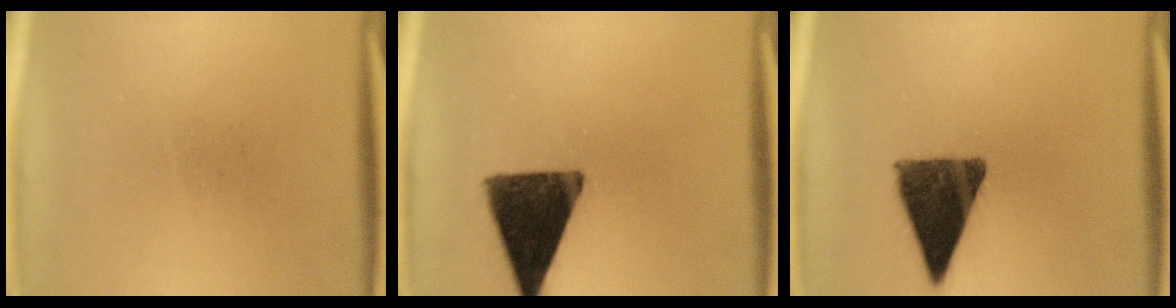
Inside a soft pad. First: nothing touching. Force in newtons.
{"total": 14.1}
{"total": 12.6}